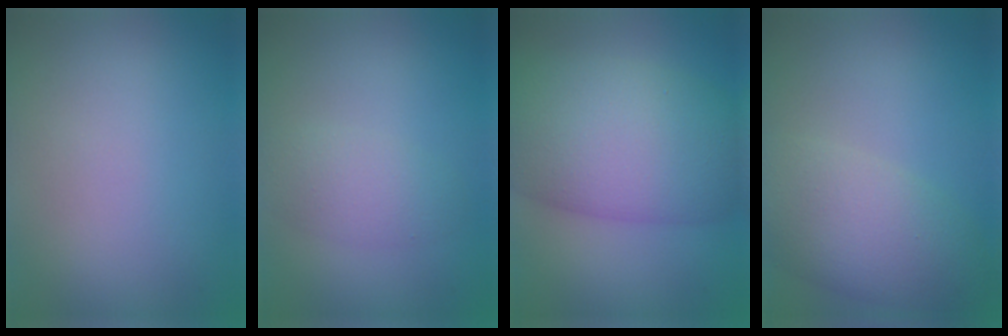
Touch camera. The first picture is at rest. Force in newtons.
{"total": 2.5, "press": 2.5, "slide": 0.1}
{"total": 11.1, "press": 11.1, "slide": 0.3}
{"total": 6.3, "press": 6.3, "slide": 0.1}